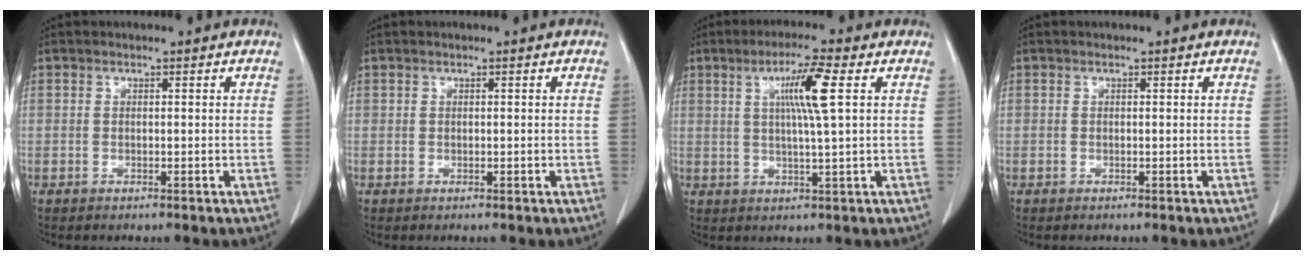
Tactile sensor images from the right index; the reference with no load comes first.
{"total": 0.0}
{"total": 7.0, "force": [2.1, -0.7, 6.7], "torque": [-0.121, 0.001, 0.036]}
{"total": 0.0}